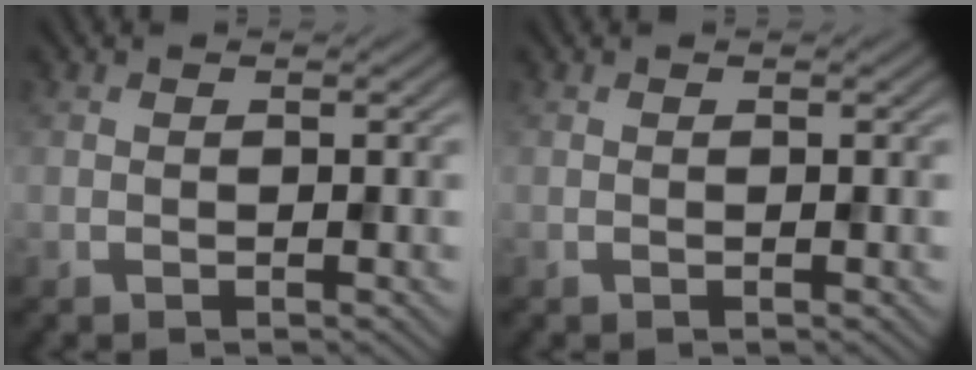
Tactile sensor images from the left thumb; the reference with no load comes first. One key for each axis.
{"total": 0.0}